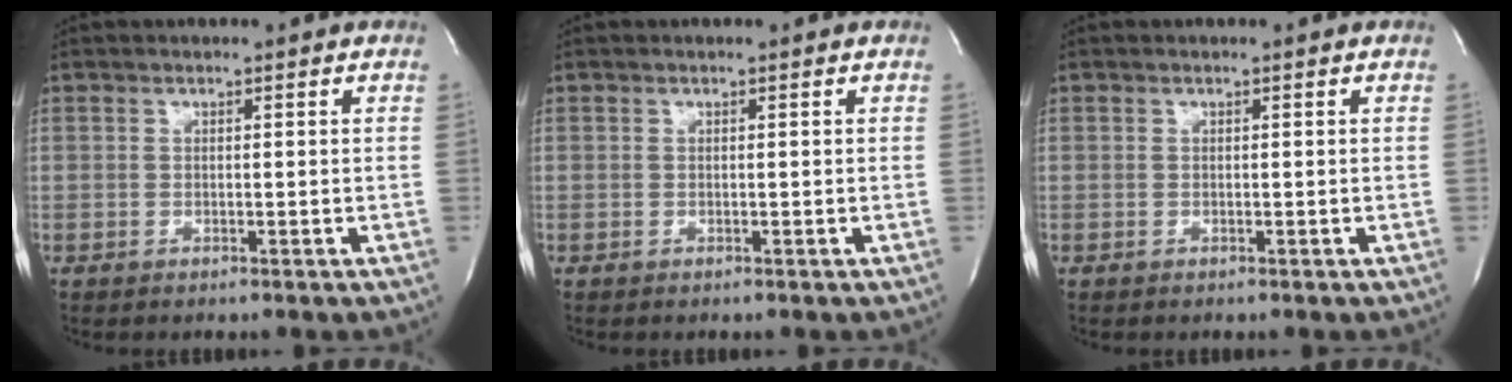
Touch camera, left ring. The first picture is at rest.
{"total": 0.0}
{"total": 0.0}